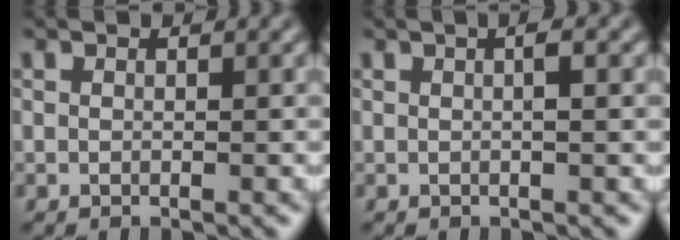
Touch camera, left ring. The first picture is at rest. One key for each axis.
{"total": 1.8, "fx": 0.2, "fy": 0.5, "fz": 1.7, "tx": -0.011, "ty": 0.002, "tz": -0.003}